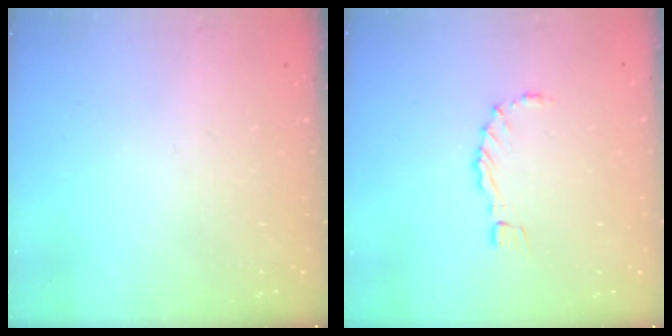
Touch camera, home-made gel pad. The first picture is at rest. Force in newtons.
{"total": 1.2, "press": 1.2, "slide": 0.3}